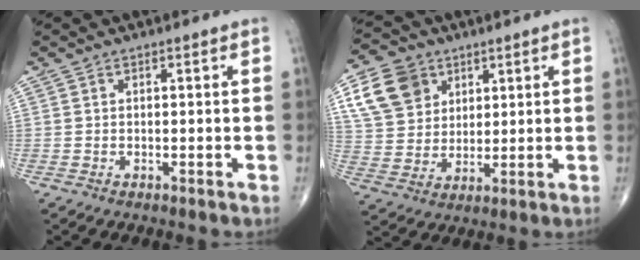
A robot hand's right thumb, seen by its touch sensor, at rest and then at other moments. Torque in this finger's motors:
{"motor_torque": [-0.94, 1.01, 0.04, 0.00, 0.01]}